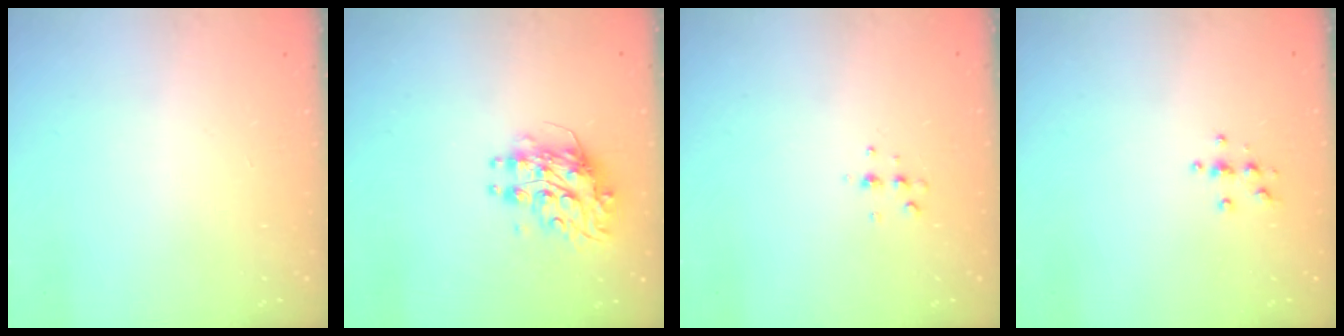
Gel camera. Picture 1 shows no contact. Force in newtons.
{"total": 8.9, "press": 8.9, "slide": 0.5}
{"total": 4.7, "press": 4.6, "slide": 0.6}
{"total": 3.7, "press": 3.7, "slide": 0.4}